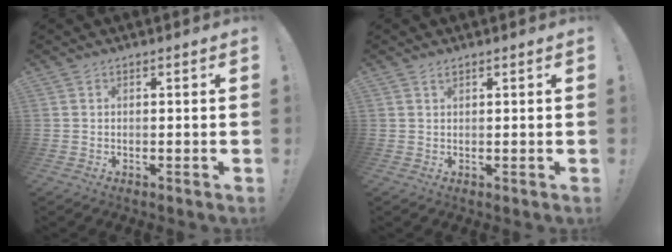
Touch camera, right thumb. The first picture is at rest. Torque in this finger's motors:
{"motor_torque": [0.25, 0.32, 0.30, -0.10, -0.01]}